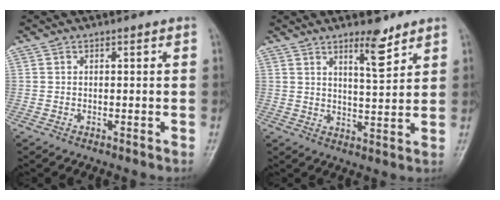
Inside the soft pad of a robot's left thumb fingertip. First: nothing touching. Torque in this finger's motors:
{"motor_torque": [0.04, -0.02, -0.25, -0.30, 0.03]}